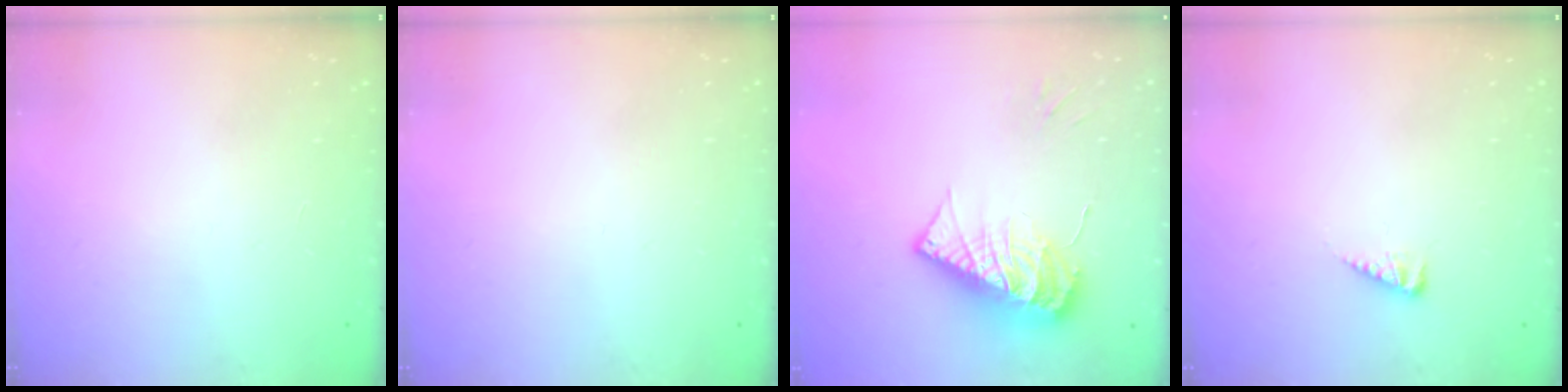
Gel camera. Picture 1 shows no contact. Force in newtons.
{"total": 0.0}
{"total": 14.2, "press": 14.2, "slide": 1.3}
{"total": 3.2, "press": 3.2, "slide": 0.5}